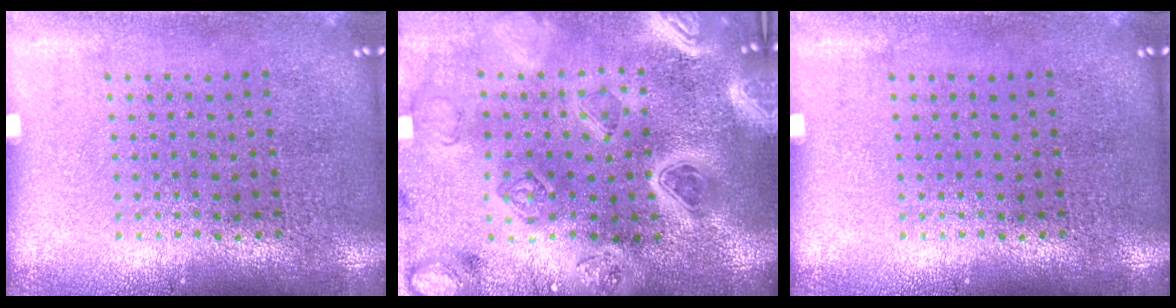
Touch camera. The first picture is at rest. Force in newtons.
{"total": 5.0, "press": 4.2, "slide": 2.7}
{"total": 0.0}